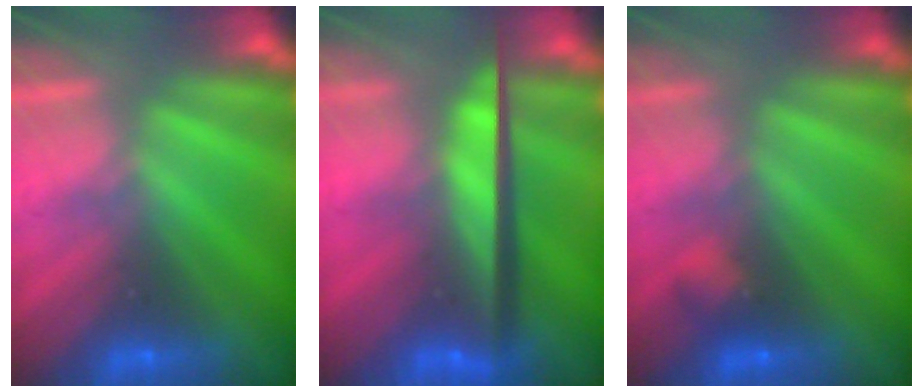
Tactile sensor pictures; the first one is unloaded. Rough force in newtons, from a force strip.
{"total": 9.7}
{"total": 2.2}